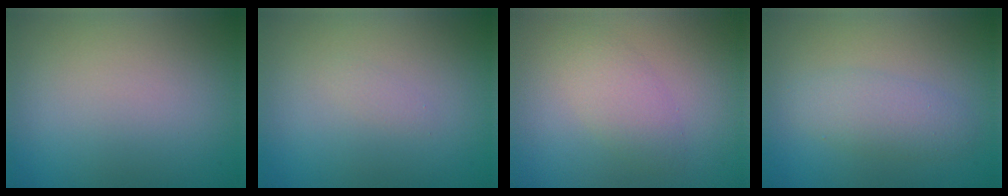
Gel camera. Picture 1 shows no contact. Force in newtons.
{"total": 0.5, "press": 0.5, "slide": 0.0}
{"total": 2.4, "press": 2.4, "slide": 0.2}
{"total": 2.7, "press": 2.7, "slide": 0.1}